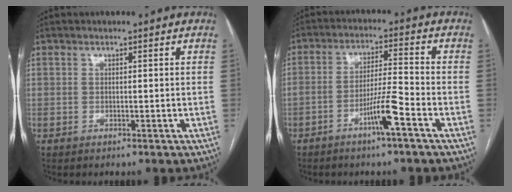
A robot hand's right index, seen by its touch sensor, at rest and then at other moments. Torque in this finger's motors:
{"motor_torque": [1.02, 0.06, 0.55, 0.13]}